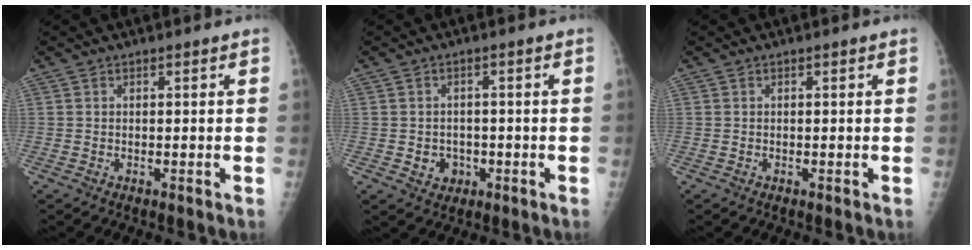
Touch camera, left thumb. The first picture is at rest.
{"total": 3.7, "force": [-1.0, 3.3, 1.4], "torque": [-0.002, 0.006, -0.009]}
{"total": 0.0}